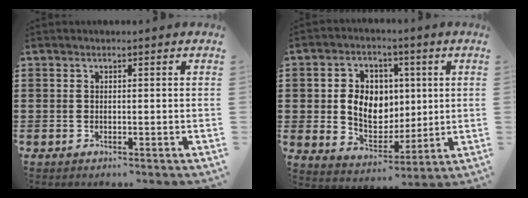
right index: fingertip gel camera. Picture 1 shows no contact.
{"total": 8.5, "force": [0.8, 7.1, 4.6], "torque": [-0.090, 0.015, 0.013]}